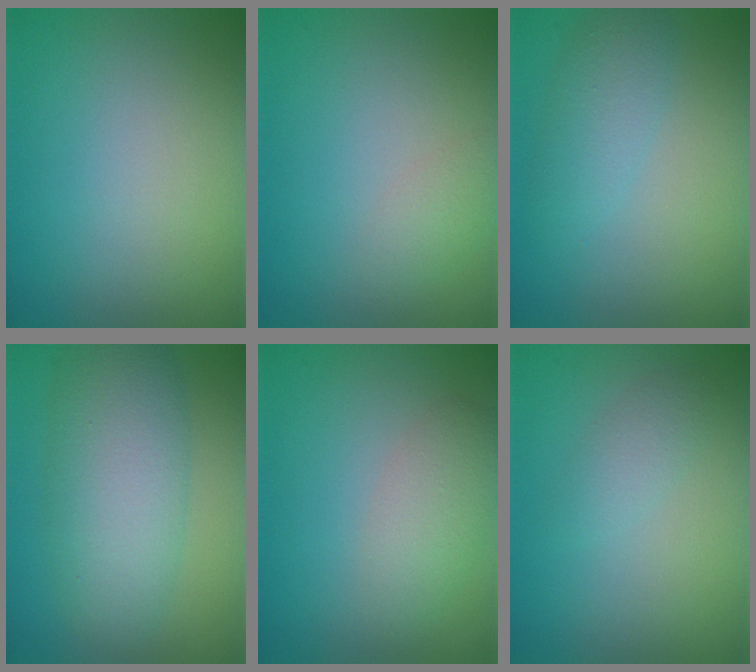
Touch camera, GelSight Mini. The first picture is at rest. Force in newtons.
{"total": 1.5, "press": 1.5, "slide": 0.1}
{"total": 2.8, "press": 2.8, "slide": 0.1}
{"total": 7.7, "press": 7.7, "slide": 0.3}
{"total": 2.8, "press": 2.8, "slide": 0.1}
{"total": 1.5, "press": 1.5, "slide": 0.1}